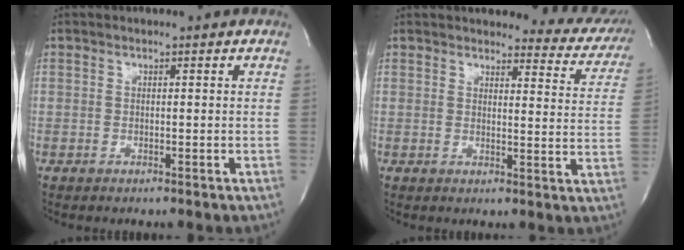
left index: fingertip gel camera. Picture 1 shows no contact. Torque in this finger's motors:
{"motor_torque": [0.73, -0.75, 0.48, 0.05]}